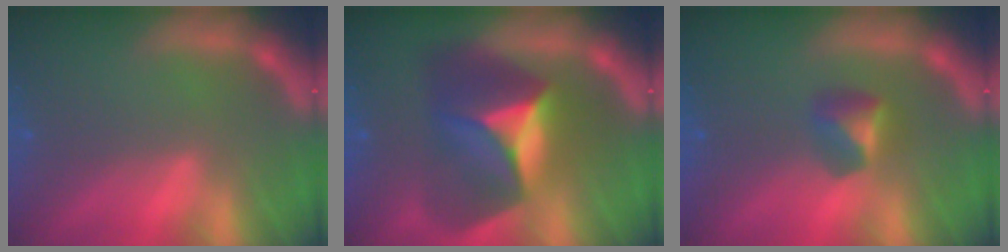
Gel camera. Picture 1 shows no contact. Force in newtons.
{"total": 9.5}
{"total": 2.4}